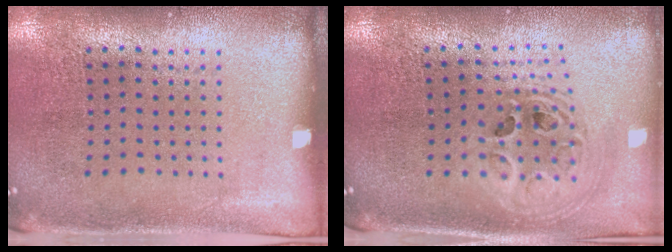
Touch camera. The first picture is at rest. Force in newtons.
{"total": 2.1, "press": 1.7, "slide": 1.3}